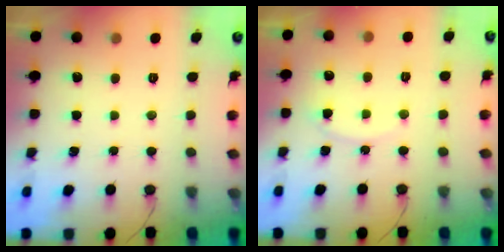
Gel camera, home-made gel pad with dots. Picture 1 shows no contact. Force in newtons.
{"total": 6.5, "press": 6.5, "slide": 0.6}